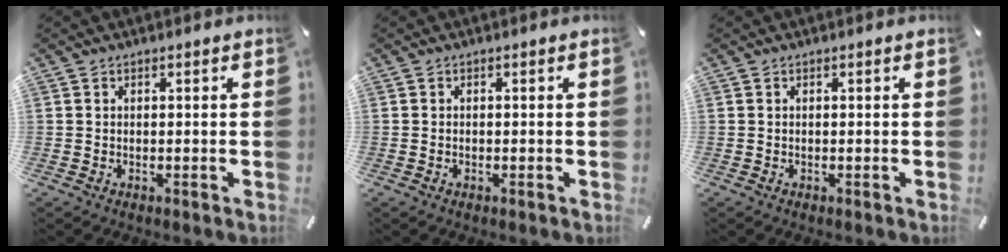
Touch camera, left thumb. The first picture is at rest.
{"total": 0.6, "force": [-0.3, 0.3, 0.4], "torque": [-0.007, 0.000, -0.006]}
{"total": 0.0}